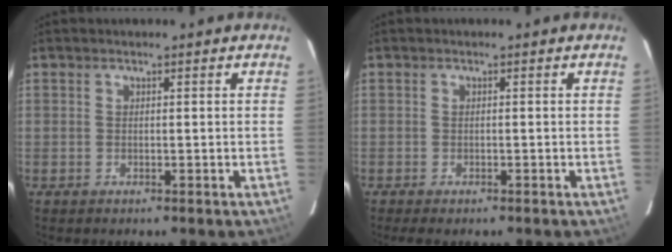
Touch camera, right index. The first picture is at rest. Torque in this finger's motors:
{"motor_torque": [0.26, -0.25, 0.19, 0.04]}